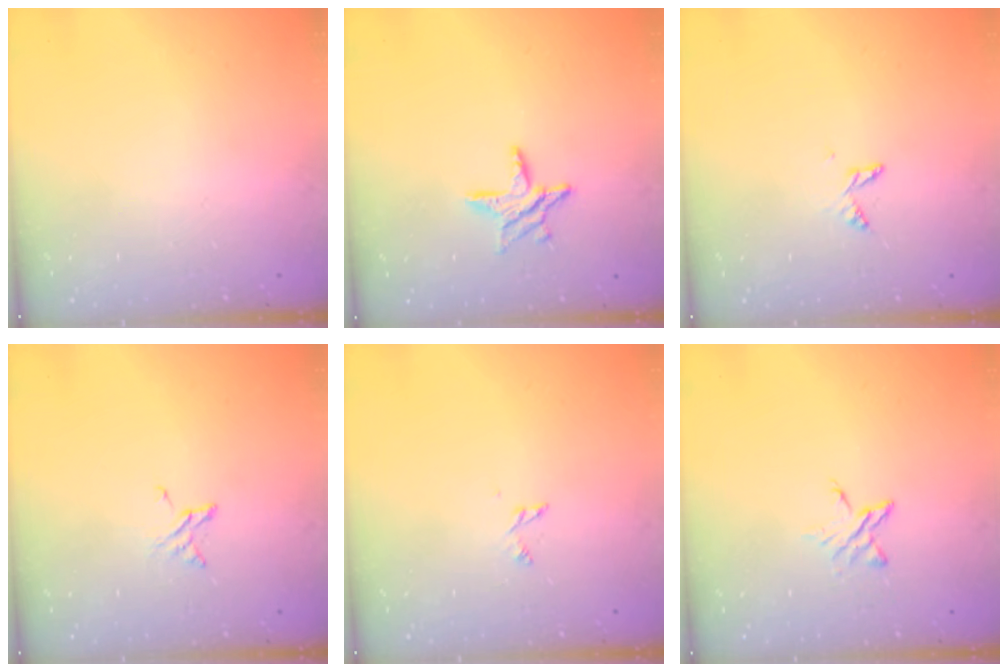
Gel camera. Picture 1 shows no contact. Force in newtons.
{"total": 7.4, "press": 7.4, "slide": 0.2}
{"total": 4.6, "press": 4.6, "slide": 0.5}
{"total": 3.0, "press": 3.0, "slide": 0.3}
{"total": 2.8, "press": 2.8, "slide": 0.3}
{"total": 4.5, "press": 4.5, "slide": 0.4}